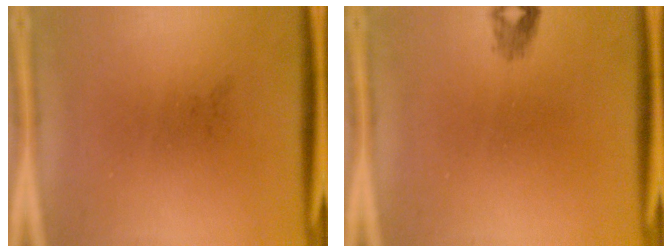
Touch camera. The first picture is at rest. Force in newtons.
{"total": 1.2}